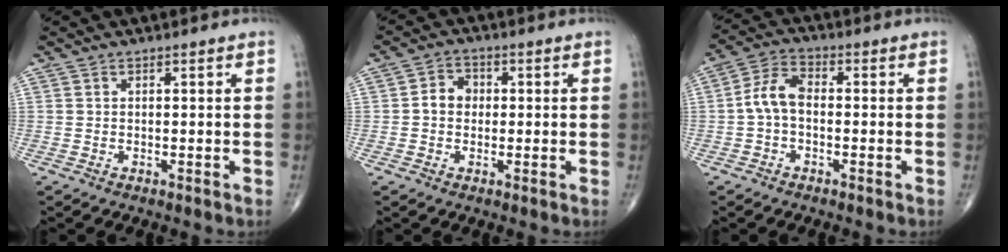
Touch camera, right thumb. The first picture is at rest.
{"total": 4.2, "force": [-0.1, 3.5, 2.3], "torque": [-0.027, 0.015, -0.009]}
{"total": 6.2, "force": [-0.7, 3.6, 5.0], "torque": [-0.095, 0.022, -0.025]}